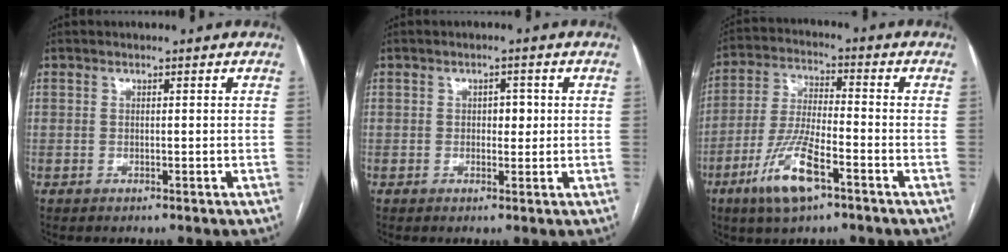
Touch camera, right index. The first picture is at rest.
{"total": 2.2, "force": [0.2, 1.3, 1.7], "torque": [-0.019, 0.005, 0.003]}
{"total": 10.8, "force": [-5.7, 2.3, 8.8], "torque": [-0.185, -0.012, -0.106]}